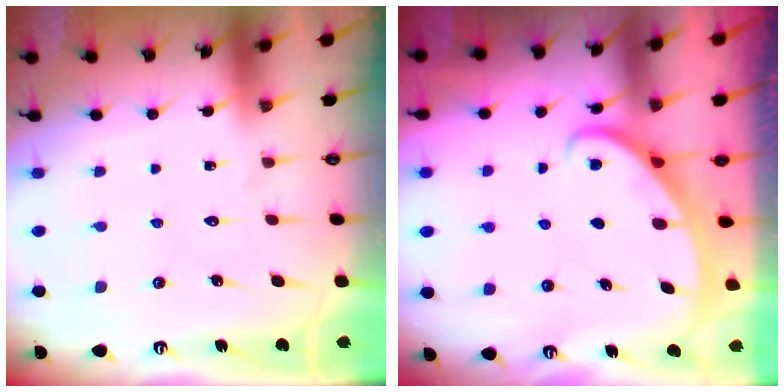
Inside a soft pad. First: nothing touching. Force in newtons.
{"total": 3.1, "press": 3.1, "slide": 0.1}